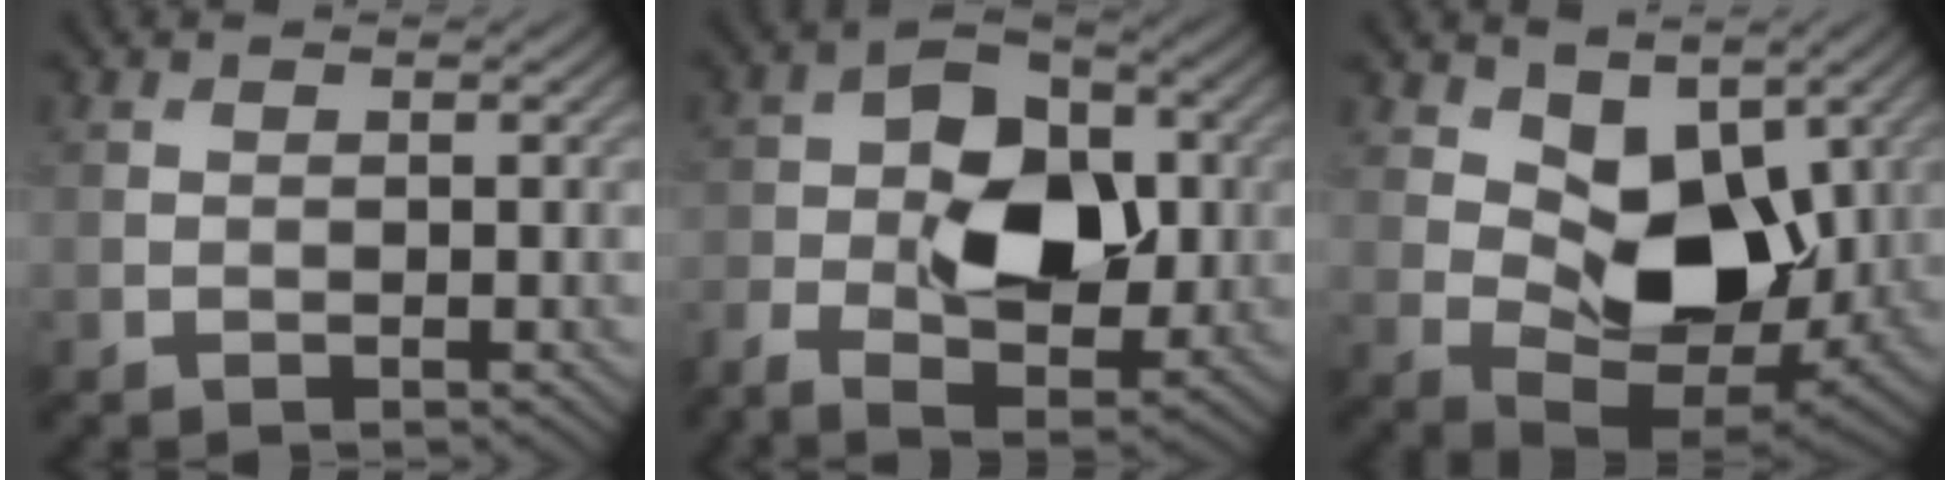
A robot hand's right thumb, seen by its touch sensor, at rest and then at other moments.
{"total": 11.6, "force": [-1.9, 6.8, 9.1], "torque": [-0.164, 0.001, -0.038]}
{"total": 10.3, "force": [3.1, 6.6, 7.4], "torque": [-0.135, -0.018, 0.052]}